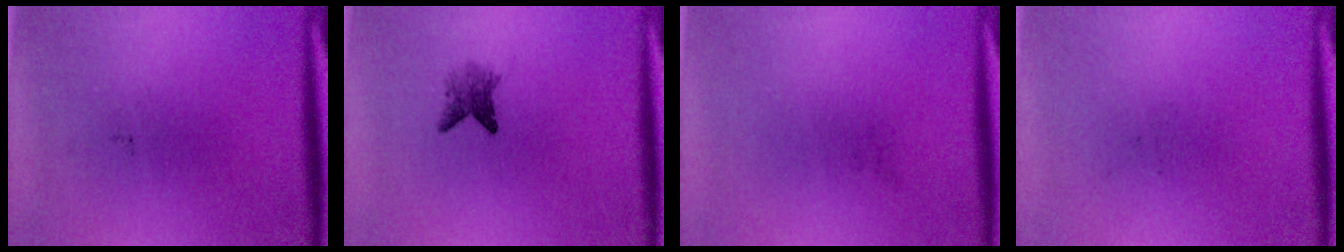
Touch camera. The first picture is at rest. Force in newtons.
{"total": 2.5}
{"total": 0.0}
{"total": 0.0}